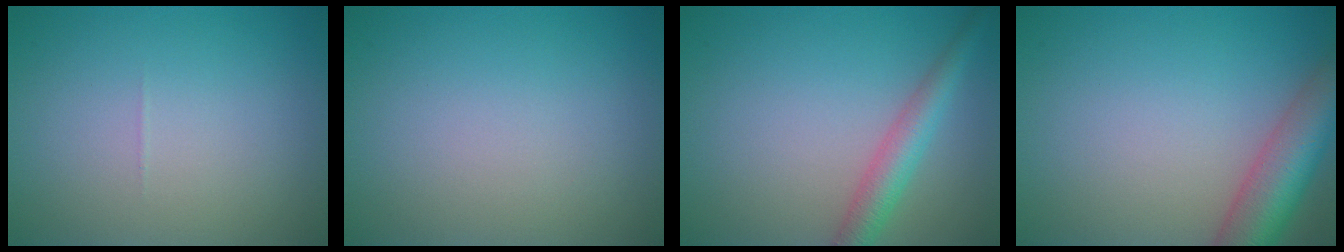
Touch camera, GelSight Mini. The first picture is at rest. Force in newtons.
{"total": 0.0}
{"total": 3.3, "press": 3.3, "slide": 0.1}
{"total": 6.9, "press": 6.9, "slide": 0.4}